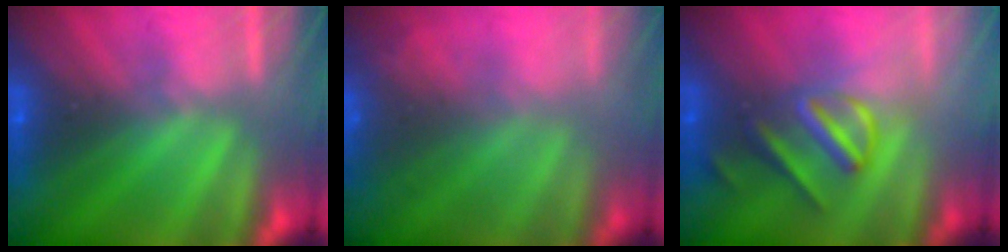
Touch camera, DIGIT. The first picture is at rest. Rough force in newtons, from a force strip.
{"total": 7.8}
{"total": 3.0}